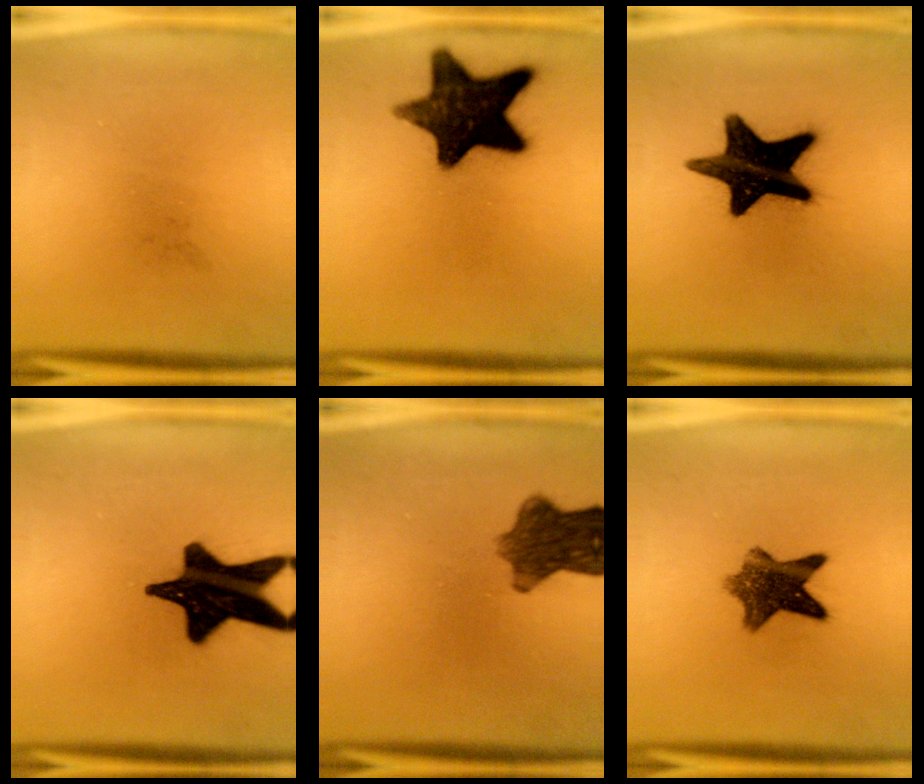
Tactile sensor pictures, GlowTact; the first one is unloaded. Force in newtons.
{"total": 16.0}
{"total": 17.5}
{"total": 18.6}
{"total": 8.4}
{"total": 8.7}